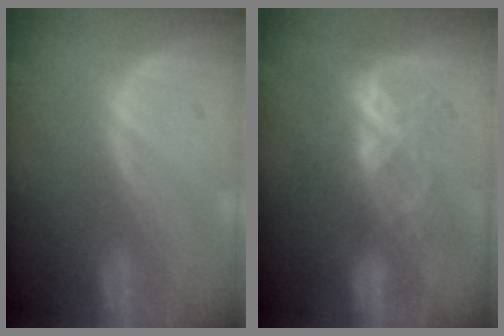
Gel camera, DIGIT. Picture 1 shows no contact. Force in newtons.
{"total": 7.1, "press": 6.0, "slide": 3.7}